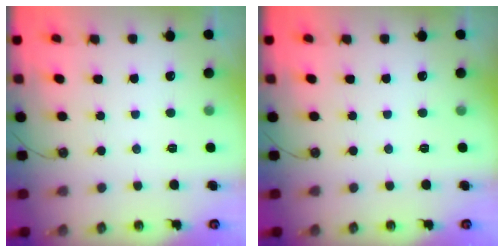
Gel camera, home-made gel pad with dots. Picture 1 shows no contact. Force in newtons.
{"total": 0.0}